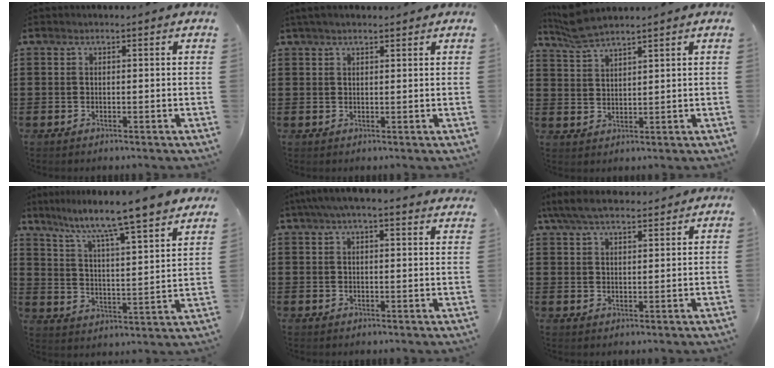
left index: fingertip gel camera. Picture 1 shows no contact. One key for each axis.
{"total": 1.7, "fx": 1.3, "fy": 0.3, "fz": 1.1, "tx": -0.023, "ty": 0.004, "tz": 0.023}
{"total": 4.4, "fx": 3.9, "fy": 0.3, "fz": 2.0, "tx": -0.049, "ty": -0.006, "tz": 0.071}
{"total": 7.4, "fx": 6.6, "fy": -1.3, "fz": 3.0, "tx": -0.078, "ty": -0.062, "tz": 0.101}
{"total": 4.3, "fx": 3.4, "fy": 0.4, "fz": 2.5, "tx": -0.058, "ty": 0.002, "tz": 0.061}
{"total": 5.9, "fx": 4.9, "fy": 1.4, "fz": 2.9, "tx": -0.070, "ty": -0.004, "tz": 0.092}